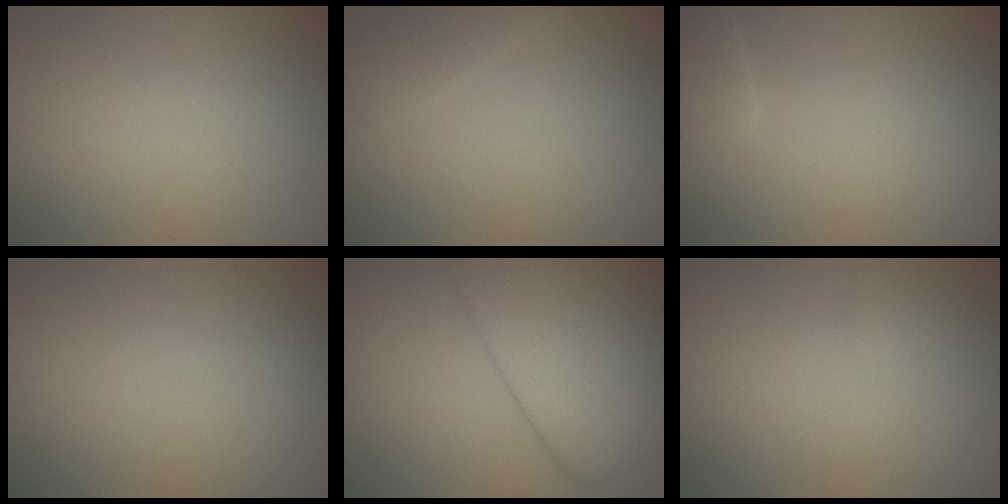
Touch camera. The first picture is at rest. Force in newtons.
{"total": 1.5, "press": 1.5, "slide": 0.1}
{"total": 2.3, "press": 2.3, "slide": 0.2}
{"total": 0.0}
{"total": 10.4, "press": 10.4, "slide": 0.2}
{"total": 0.6, "press": 0.6, "slide": 0.1}